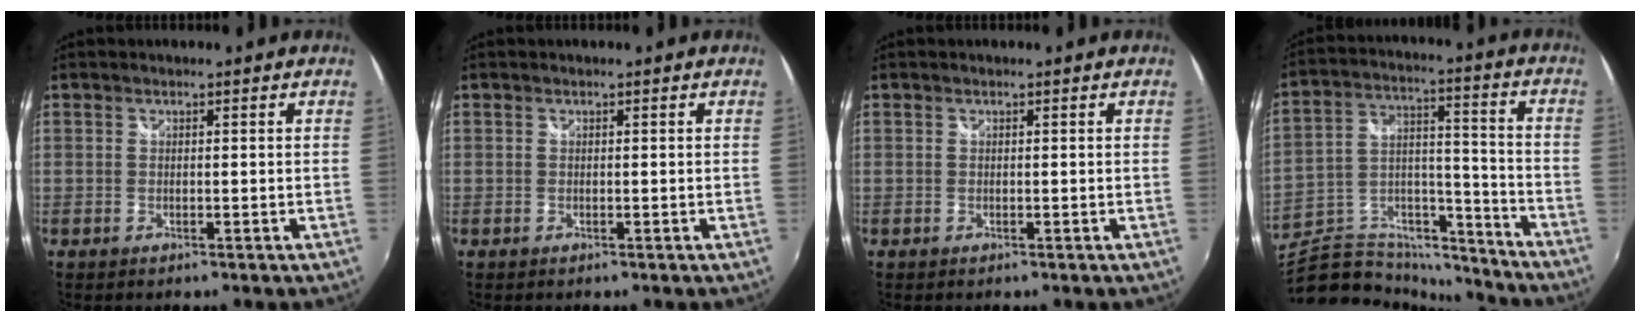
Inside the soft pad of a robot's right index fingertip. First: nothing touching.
{"total": 0.0}
{"total": 0.0}
{"total": 22.6, "force": [-19.7, 6.9, 8.6], "torque": [-0.161, 0.020, -0.315]}